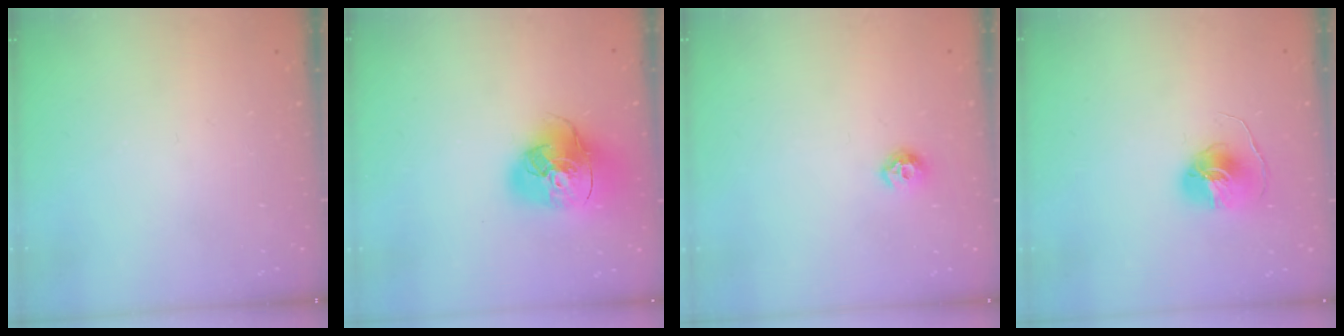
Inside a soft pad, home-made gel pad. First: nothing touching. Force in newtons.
{"total": 18.0, "press": 17.8, "slide": 2.8}
{"total": 7.2, "press": 7.1, "slide": 1.0}
{"total": 7.8, "press": 7.8, "slide": 0.1}